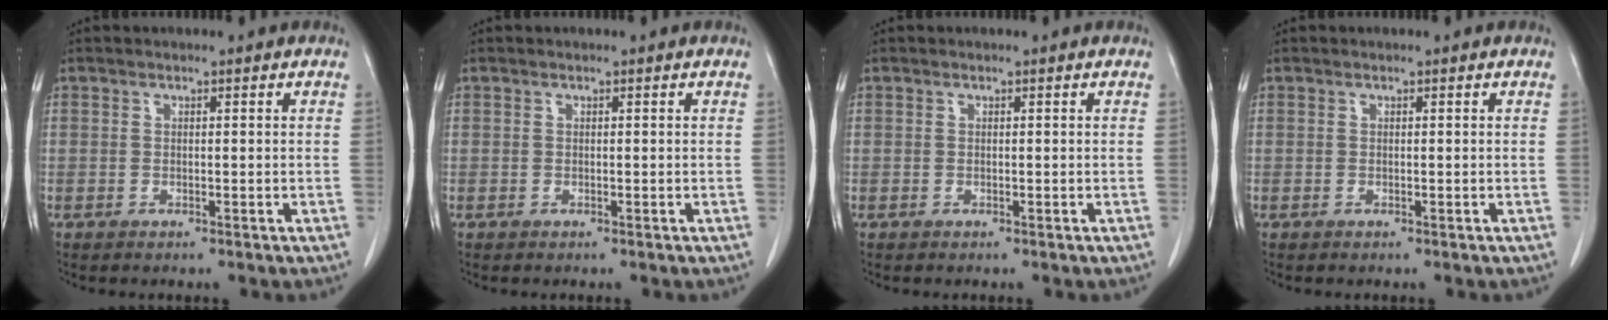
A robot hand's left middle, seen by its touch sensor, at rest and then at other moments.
{"total": 0.0}
{"total": 0.0}
{"total": 0.0}